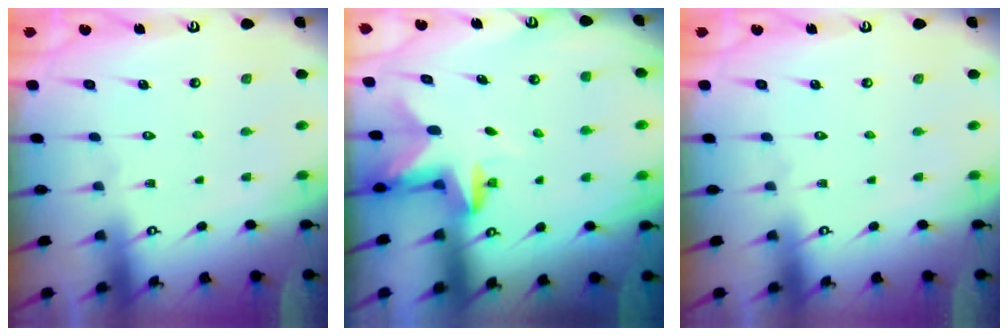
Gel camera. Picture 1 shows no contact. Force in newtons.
{"total": 2.8, "press": 2.7, "slide": 0.5}
{"total": 0.0}